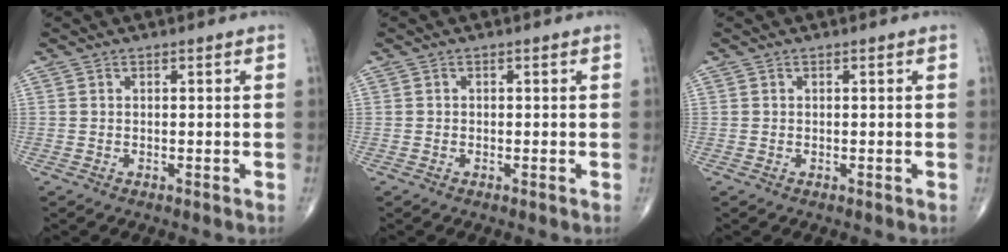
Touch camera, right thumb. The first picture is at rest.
{"total": 0.0}
{"total": 0.0}